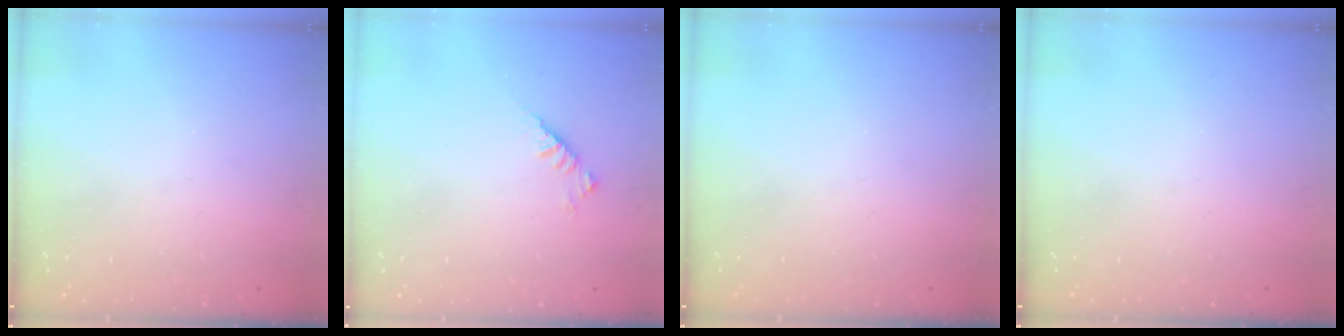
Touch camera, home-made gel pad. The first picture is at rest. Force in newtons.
{"total": 2.9, "press": 2.8, "slide": 0.7}
{"total": 0.0}
{"total": 0.0}